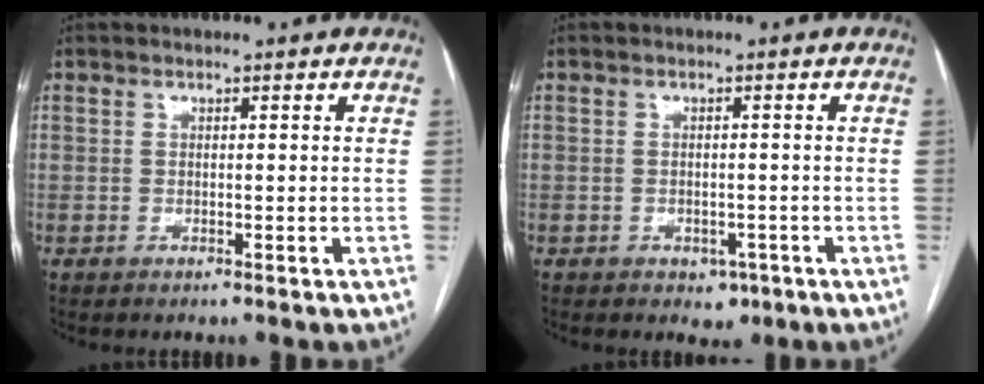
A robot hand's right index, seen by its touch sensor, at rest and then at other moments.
{"total": 2.6, "force": [-1.3, 1.9, 1.1], "torque": [-0.007, 0.004, -0.009]}